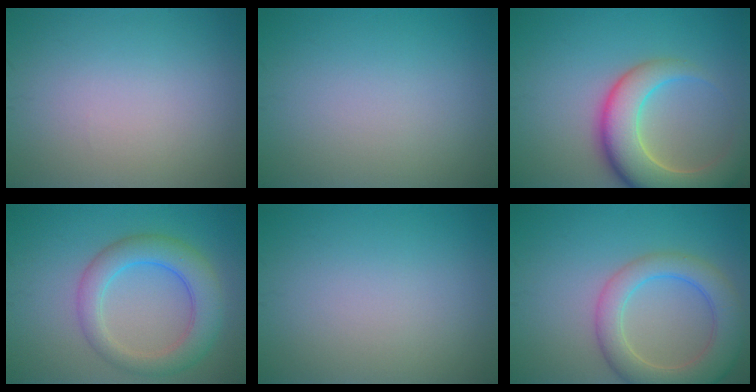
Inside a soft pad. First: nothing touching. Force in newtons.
{"total": 0.0}
{"total": 8.4, "press": 8.3, "slide": 0.9}
{"total": 5.3, "press": 5.3, "slide": 0.2}
{"total": 0.0}
{"total": 6.1, "press": 6.1, "slide": 0.4}